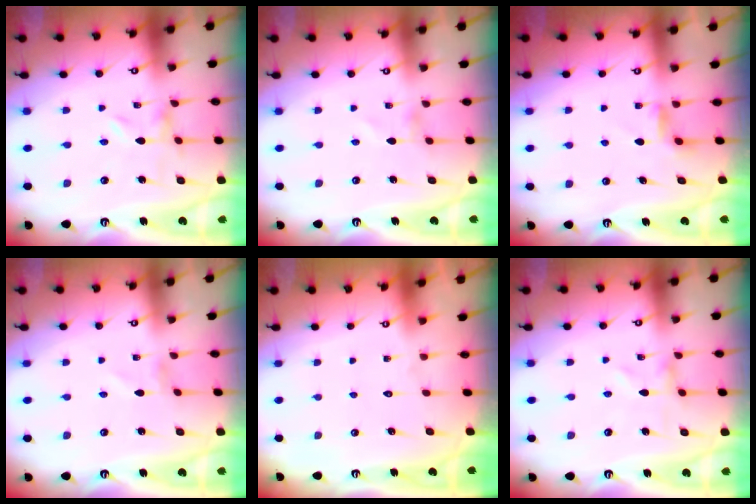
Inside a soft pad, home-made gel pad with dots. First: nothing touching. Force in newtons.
{"total": 0.8, "press": 0.7, "slide": 0.3}
{"total": 3.1, "press": 3.1, "slide": 0.4}
{"total": 1.4, "press": 1.4, "slide": 0.1}
{"total": 1.7, "press": 1.6, "slide": 0.1}
{"total": 0.5, "press": 0.5, "slide": 0.2}